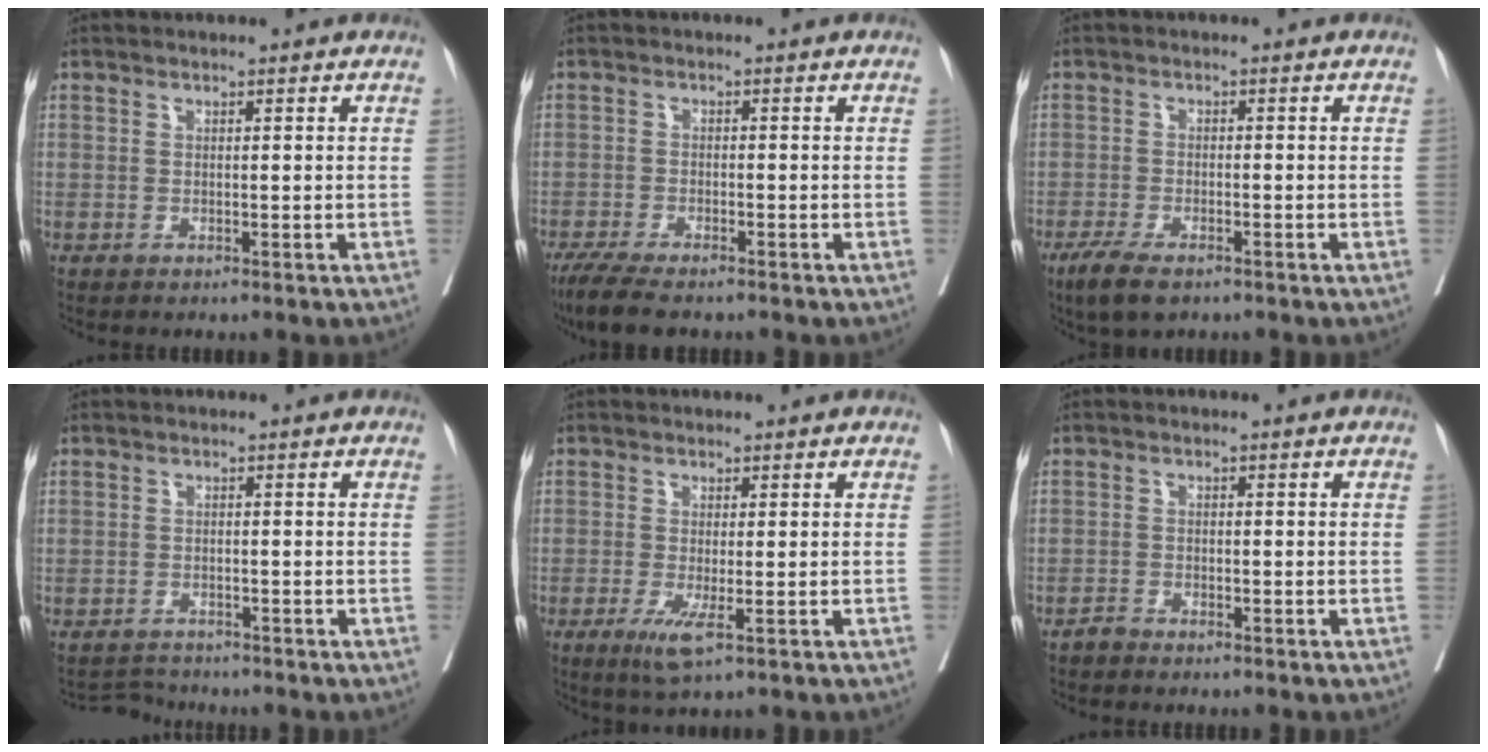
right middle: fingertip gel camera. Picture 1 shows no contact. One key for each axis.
{"total": 7.0, "fx": -5.5, "fy": 1.5, "fz": 4.0, "tx": -0.069, "ty": -0.016, "tz": -0.091}
{"total": 5.2, "fx": -3.6, "fy": 1.6, "fz": 3.4, "tx": -0.066, "ty": -0.010, "tz": -0.060}
{"total": 2.1, "fx": -1.9, "fy": 0.5, "fz": -0.8, "tx": 0.011, "ty": -0.009, "tz": -0.033}
{"total": 3.6, "fx": -1.5, "fy": 0.3, "fz": 3.3, "tx": -0.060, "ty": -0.012, "tz": -0.022}
{"total": 1.1, "fx": -1.0, "fy": 0.3, "fz": 0.0, "tx": -0.001, "ty": 0.001, "tz": -0.020}